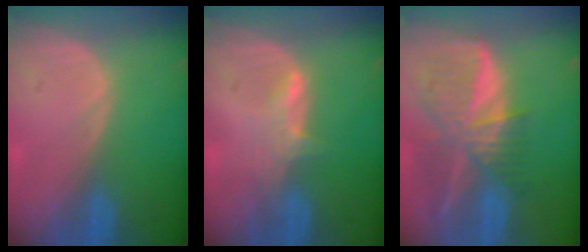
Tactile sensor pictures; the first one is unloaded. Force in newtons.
{"total": 2.9, "press": 2.9, "slide": 0.4}
{"total": 9.5, "press": 8.2, "slide": 4.7}